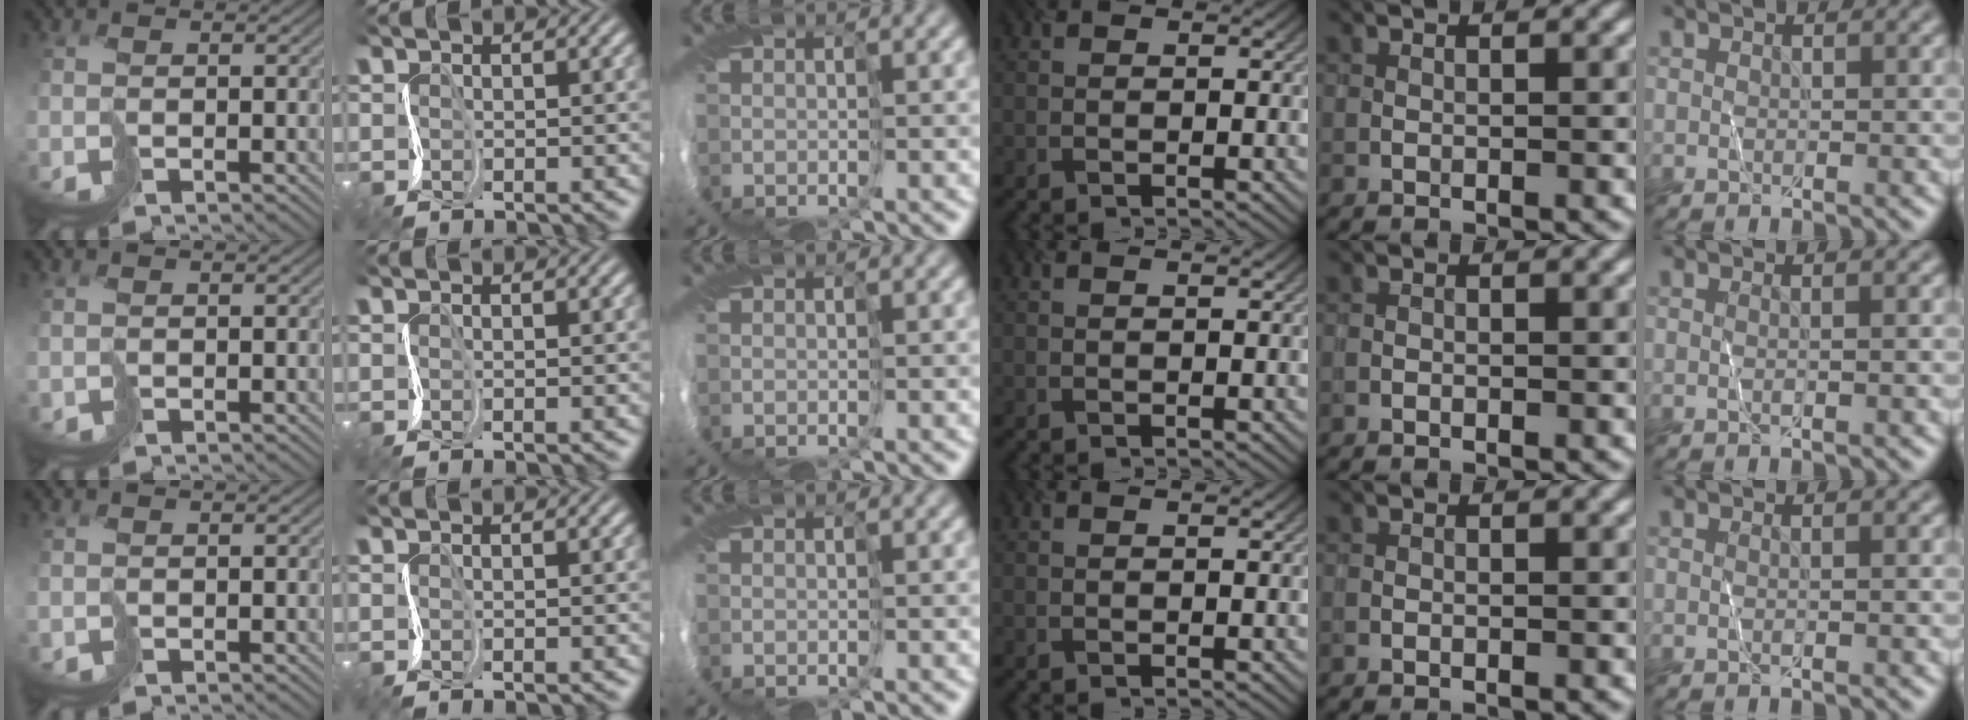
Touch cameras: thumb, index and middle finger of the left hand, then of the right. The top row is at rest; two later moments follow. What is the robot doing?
{"motion": "cut", "object": "paper"}